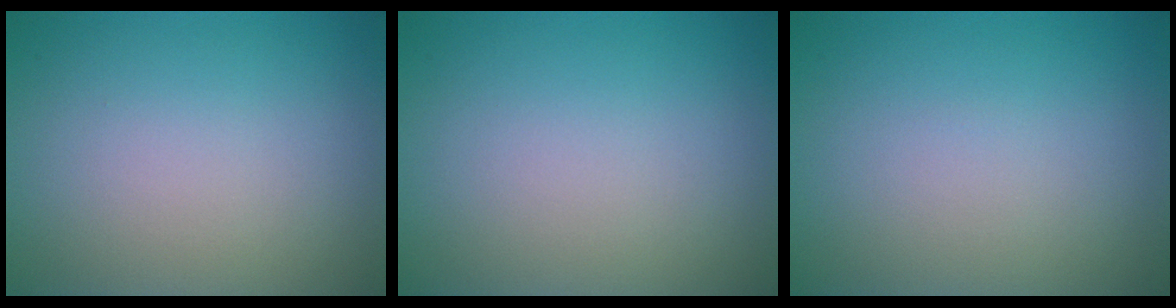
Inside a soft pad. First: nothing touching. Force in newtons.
{"total": 0.0}
{"total": 0.0}